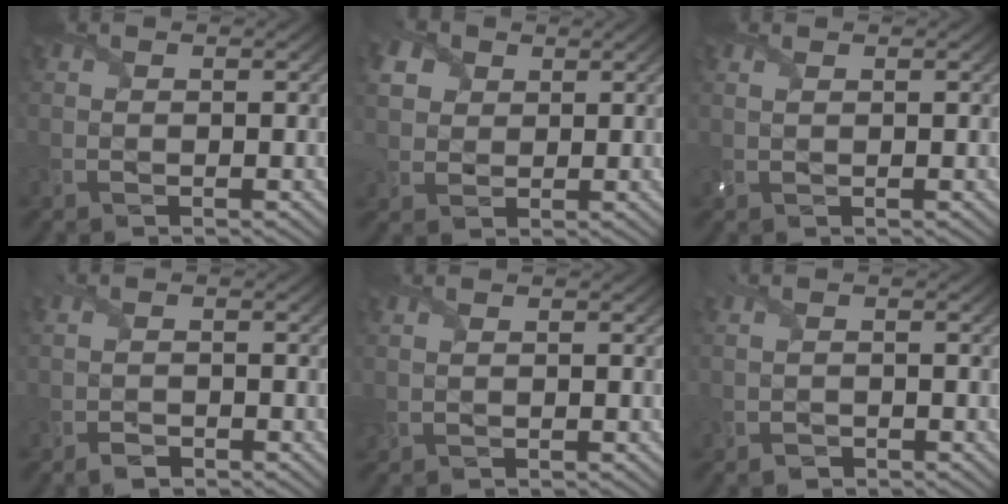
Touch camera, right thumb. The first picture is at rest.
{"total": 4.8, "force": [2.1, 3.8, 2.1], "torque": [-0.081, 0.012, 0.034]}
{"total": 0.7, "force": [0.4, 0.0, 0.5], "torque": [-0.015, 0.002, 0.010]}
{"total": 1.3, "force": [-1.2, 0.4, 0.3], "torque": [-0.012, -0.003, -0.027]}
{"total": 0.6, "force": [0.3, 0.1, 0.5], "torque": [-0.016, 0.001, 0.009]}
{"total": 0.8, "force": [-0.7, 0.4, 0.1], "torque": [-0.003, -0.002, -0.015]}